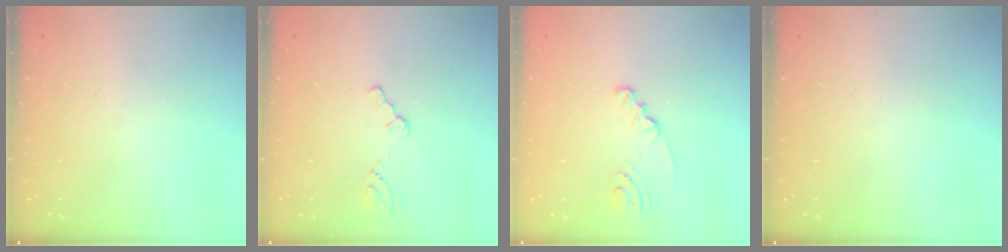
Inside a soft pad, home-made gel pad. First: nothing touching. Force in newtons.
{"total": 0.7, "press": 0.6, "slide": 0.2}
{"total": 2.3, "press": 2.3, "slide": 0.2}
{"total": 0.0}